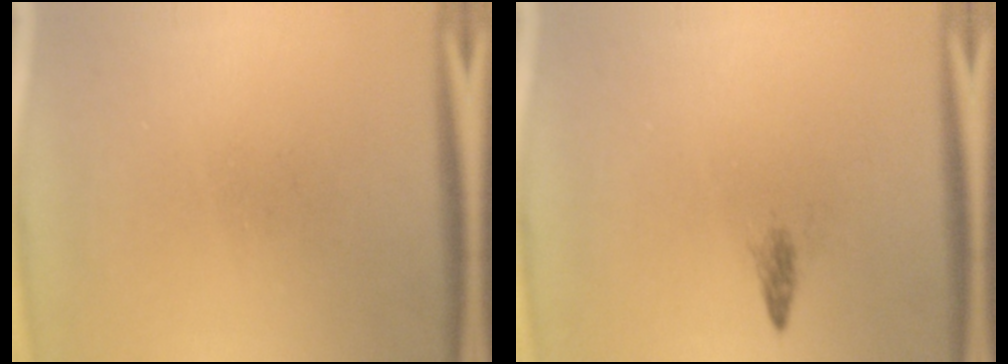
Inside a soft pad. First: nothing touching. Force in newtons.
{"total": 1.0}